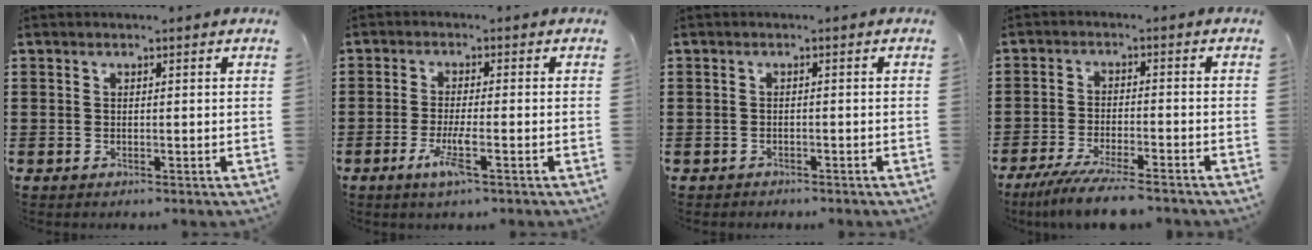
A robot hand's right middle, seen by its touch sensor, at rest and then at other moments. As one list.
[{"total": 4.8, "force": [-2.3, 0.5, 4.2], "torque": [-0.096, -0.017, -0.046]}, {"total": 0.7, "force": [-0.6, 0.3, 0.0], "torque": [0.000, 0.002, -0.015]}, {"total": 6.0, "force": [-5.2, 0.2, 3.0], "torque": [-0.067, -0.017, -0.099]}]